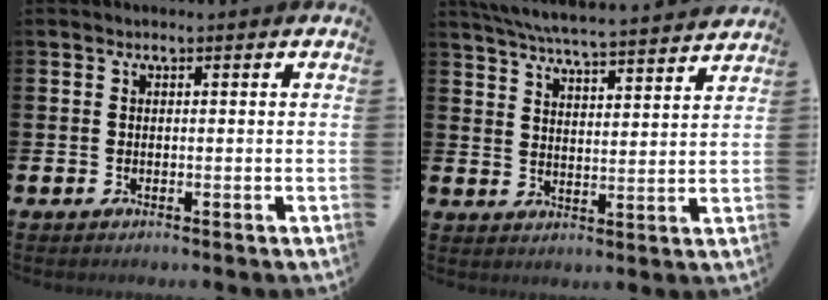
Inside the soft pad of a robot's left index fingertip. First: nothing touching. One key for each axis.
{"total": 6.4, "fx": 6.2, "fy": -0.2, "fz": 1.5, "tx": -0.039, "ty": -0.048, "tz": 0.105}